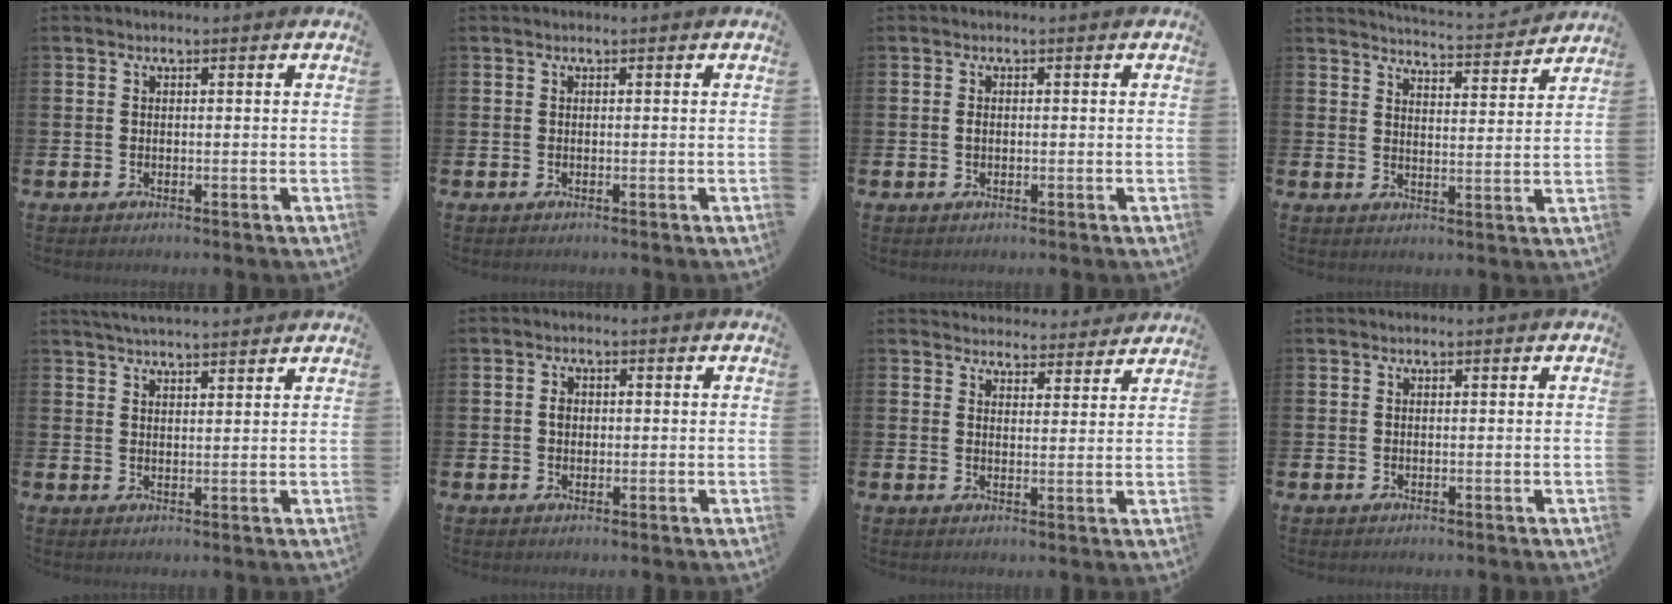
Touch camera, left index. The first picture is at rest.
{"total": 0.0}
{"total": 0.8, "force": [0.0, 0.6, 0.5], "torque": [-0.006, 0.002, -0.004]}
{"total": 4.7, "force": [4.7, -0.2, 0.4], "torque": [-0.011, -0.041, 0.079]}
{"total": 3.5, "force": [3.4, 0.1, 0.5], "torque": [-0.017, -0.012, 0.064]}
{"total": 1.8, "force": [0.1, 1.4, 1.1], "torque": [0.000, 0.001, -0.006]}
{"total": 4.0, "force": [3.9, 0.9, -0.2], "torque": [0.003, -0.028, 0.069]}
{"total": 0.0}